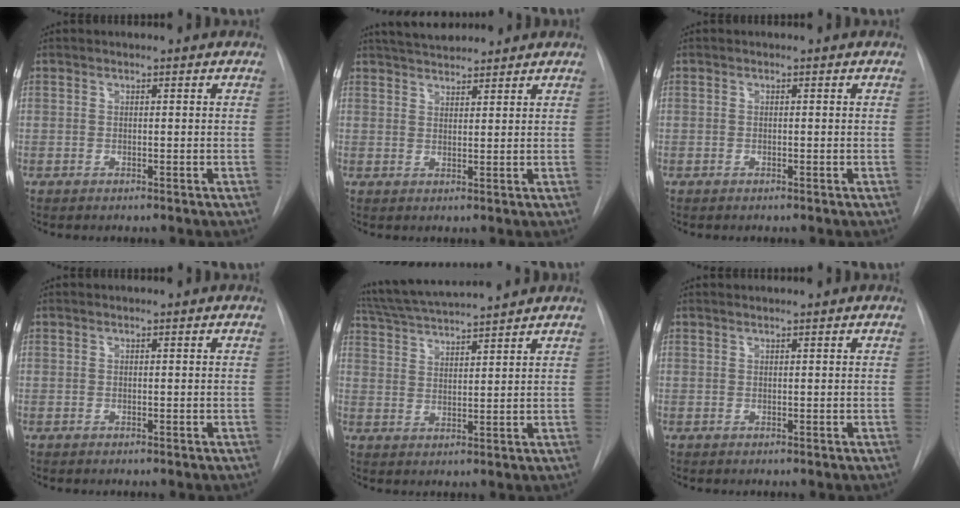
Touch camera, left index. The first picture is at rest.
{"total": 6.4, "force": [5.9, 1.3, 2.0], "torque": [-0.037, 0.027, 0.098]}
{"total": 0.0}
{"total": 0.0}
{"total": 12.0, "force": [11.0, -0.3, 4.7], "torque": [-0.093, 0.021, 0.184]}
{"total": 1.0, "force": [0.9, -0.2, 0.3], "torque": [-0.006, 0.011, 0.021]}